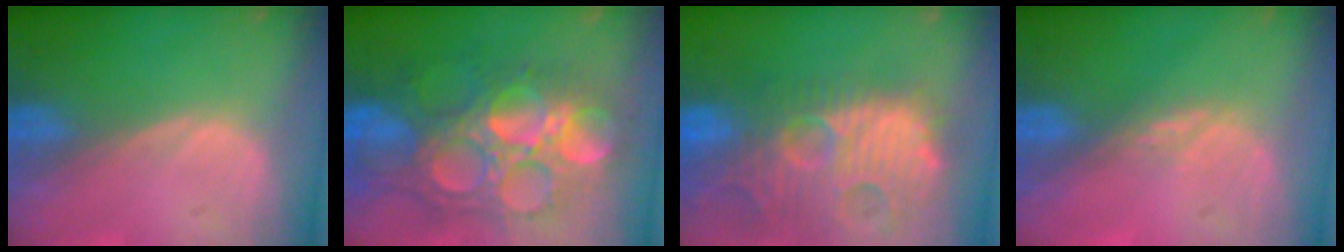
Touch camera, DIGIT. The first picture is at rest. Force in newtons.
{"total": 13.6, "press": 13.5, "slide": 1.5}
{"total": 14.8, "press": 12.6, "slide": 7.6}
{"total": 2.0, "press": 1.5, "slide": 1.3}